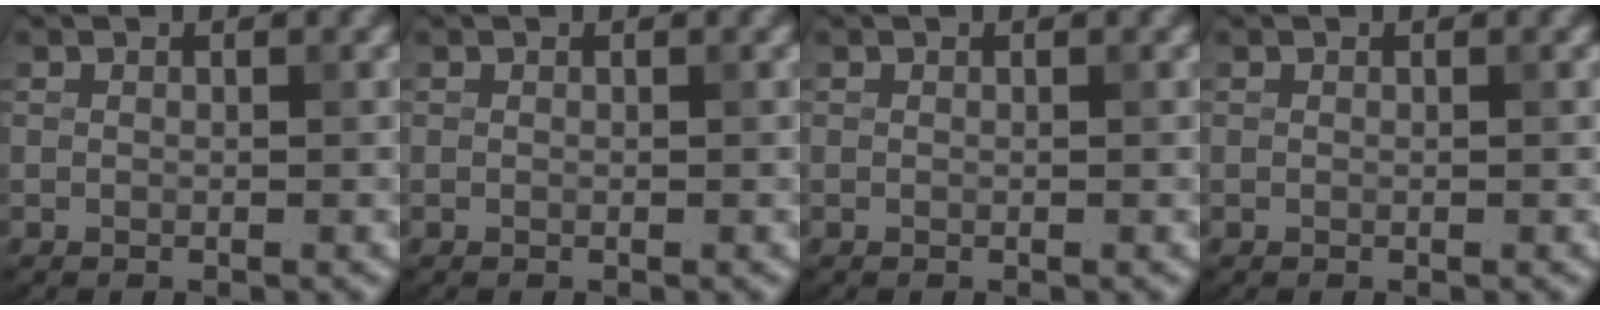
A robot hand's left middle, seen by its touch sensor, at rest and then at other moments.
{"total": 0.0}
{"total": 0.0}
{"total": 0.0}